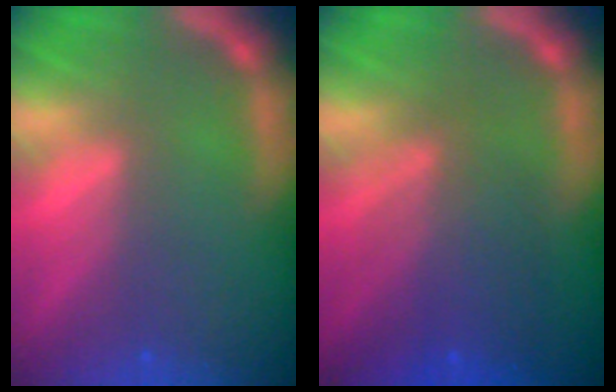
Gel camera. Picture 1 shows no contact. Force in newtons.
{"total": 6.0}